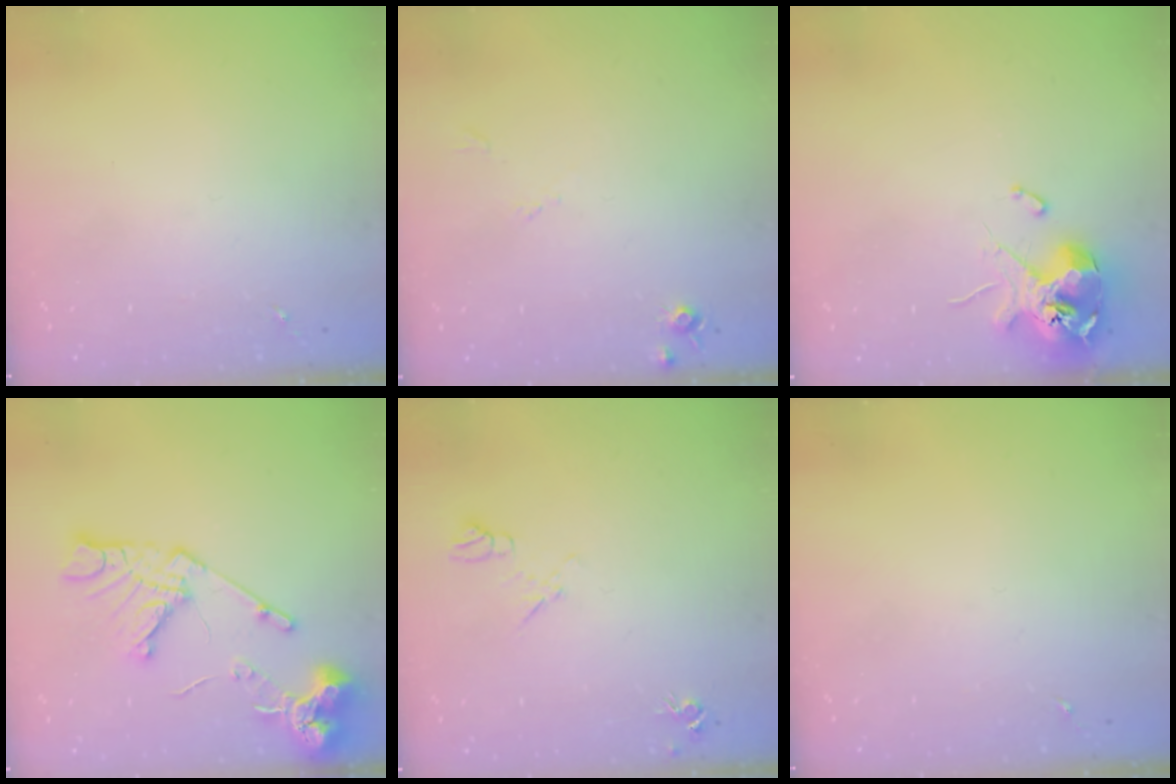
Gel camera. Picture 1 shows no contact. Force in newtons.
{"total": 5.4, "press": 5.4, "slide": 0.6}
{"total": 12.4, "press": 12.3, "slide": 1.8}
{"total": 16.4, "press": 16.3, "slide": 1.9}
{"total": 7.8, "press": 7.8, "slide": 0.9}
{"total": 0.0}